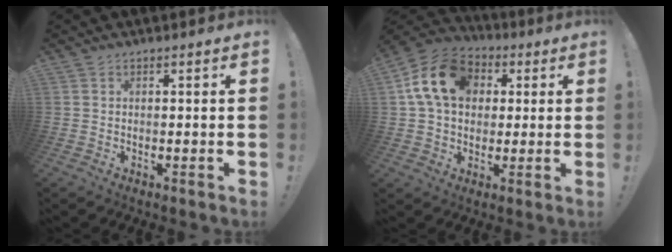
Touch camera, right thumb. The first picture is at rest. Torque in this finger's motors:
{"motor_torque": [1.76, 2.21, 1.38, 0.15, 0.13]}